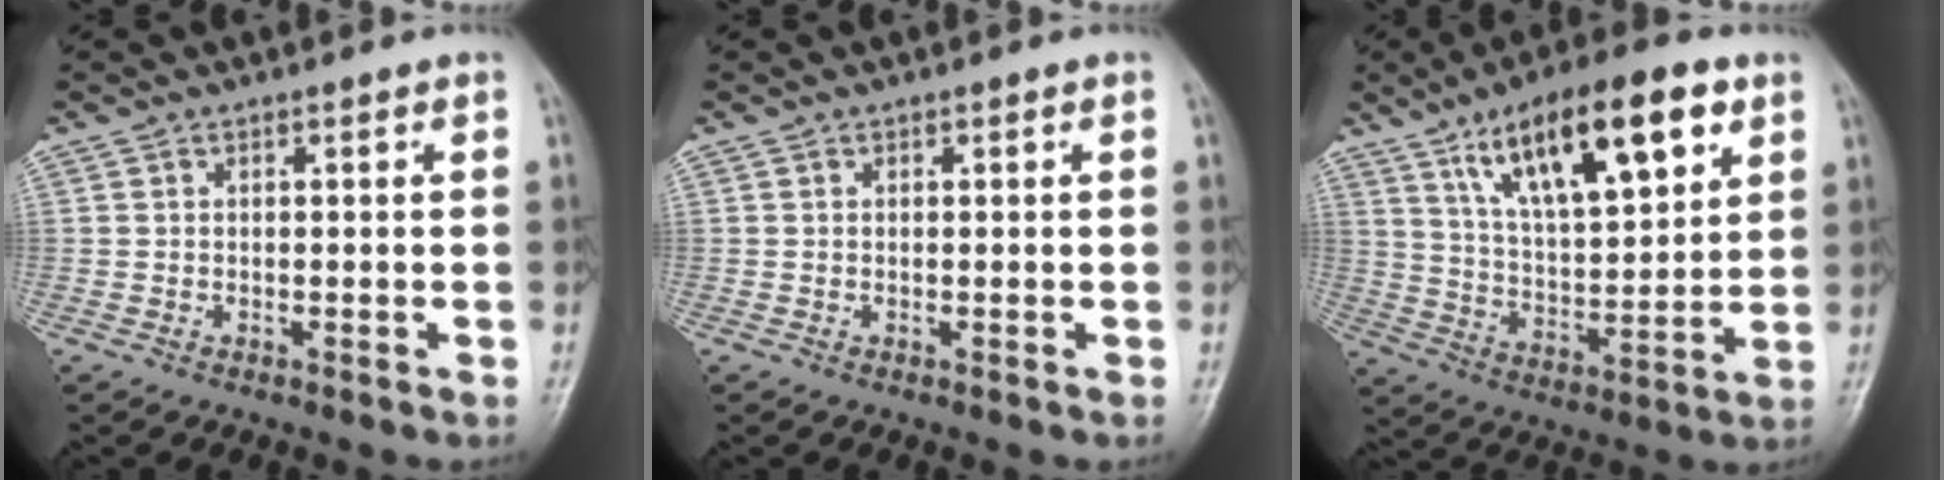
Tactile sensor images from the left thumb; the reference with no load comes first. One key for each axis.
{"total": 0.0}
{"total": 19.8, "fx": 10.0, "fy": 7.1, "fz": 15.5, "tx": -0.221, "ty": -0.031, "tz": 0.172}